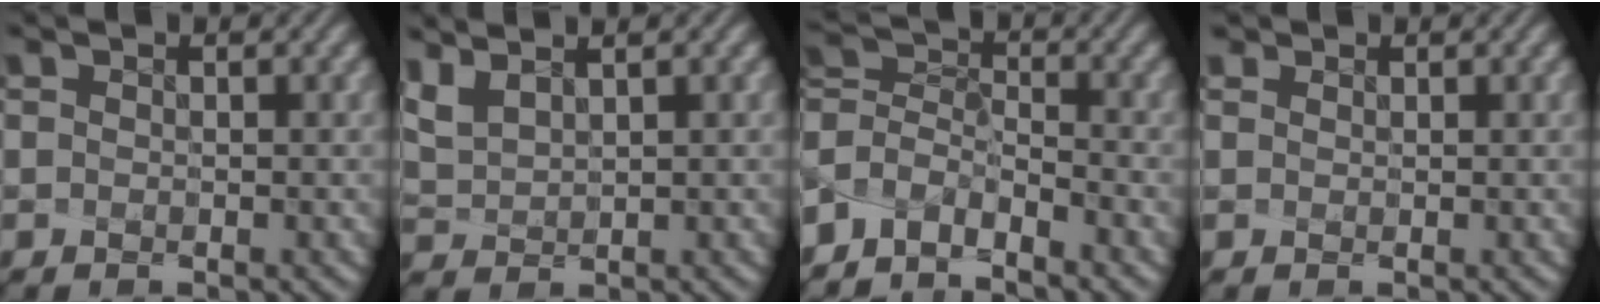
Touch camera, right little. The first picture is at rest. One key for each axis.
{"total": 2.2, "fx": 1.5, "fy": 0.7, "fz": 1.4, "tx": -0.059, "ty": 0.008, "tz": 0.045}
{"total": 4.5, "fx": -4.5, "fy": 0.5, "fz": -0.3, "tx": -0.002, "ty": -0.010, "tz": -0.087}
{"total": 1.3, "fx": -0.4, "fy": -0.6, "fz": -1.1, "tx": 0.014, "ty": -0.009, "tz": 0.004}